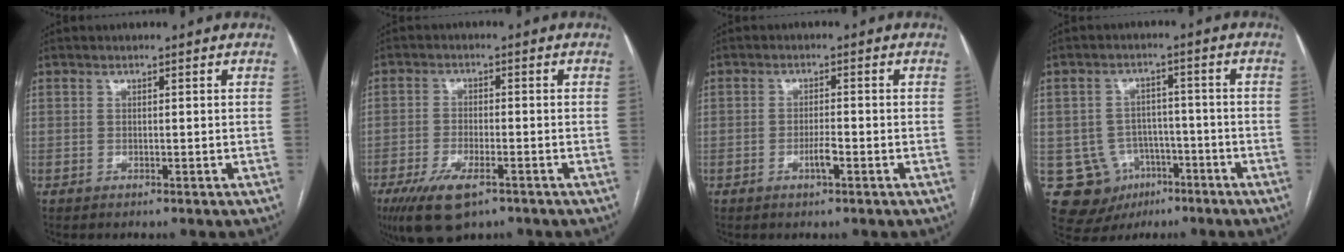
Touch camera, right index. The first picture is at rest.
{"total": 8.3, "force": [-4.9, 2.8, 6.1], "torque": [-0.115, -0.015, -0.079]}
{"total": 2.4, "force": [-1.1, 0.3, 2.2], "torque": [-0.040, 0.000, -0.019]}
{"total": 10.0, "force": [-4.0, 8.8, 2.6], "torque": [-0.048, 0.018, -0.044]}